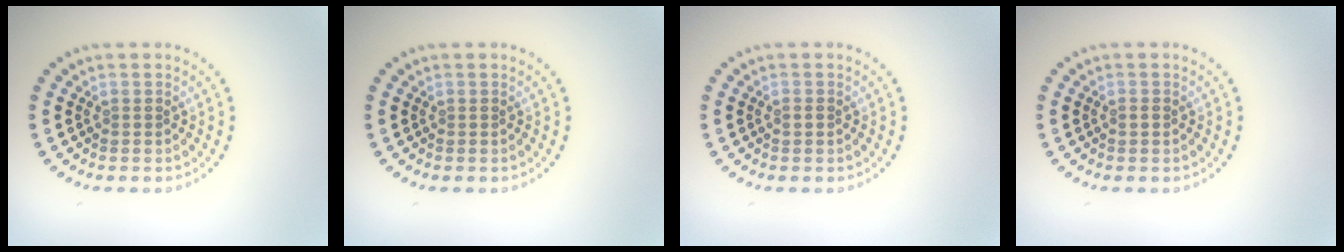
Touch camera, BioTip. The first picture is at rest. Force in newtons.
{"total": 0.0}
{"total": 0.8, "press": 0.8, "slide": 0.1}
{"total": 0.8, "press": 0.8, "slide": 0.1}